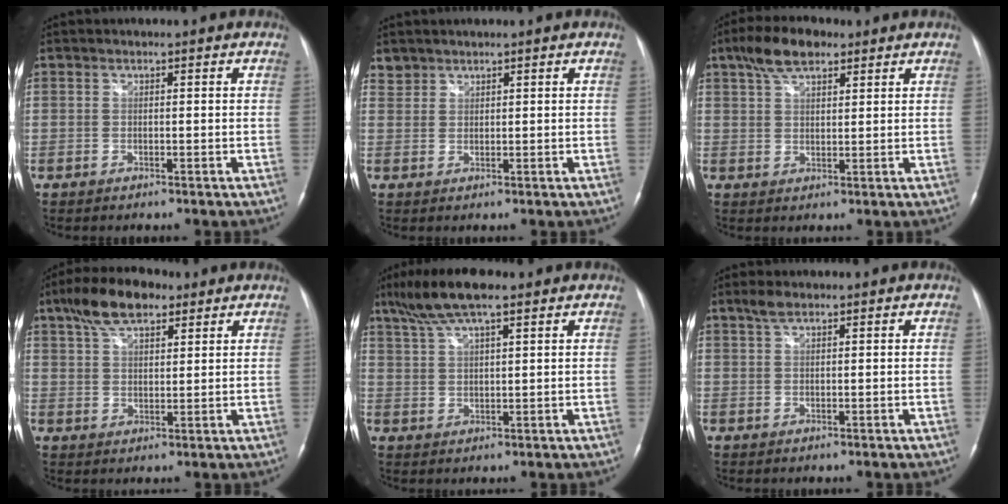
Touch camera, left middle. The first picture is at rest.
{"total": 2.0, "force": [1.6, 1.1, -0.3], "torque": [0.012, 0.009, 0.027]}
{"total": 7.0, "force": [4.6, 3.0, 4.4], "torque": [-0.088, 0.020, 0.084]}
{"total": 9.0, "force": [5.8, 3.8, 5.7], "torque": [-0.112, 0.023, 0.106]}
{"total": 8.8, "force": [6.2, 1.6, 6.1], "torque": [-0.123, 0.021, 0.111]}
{"total": 2.0, "force": [1.4, 0.7, 1.2], "torque": [-0.028, 0.009, 0.030]}